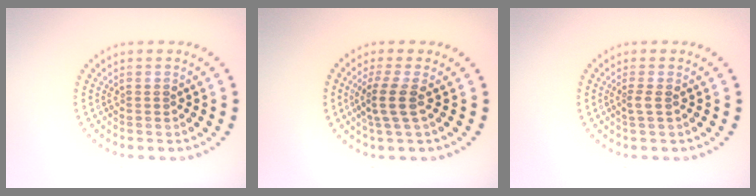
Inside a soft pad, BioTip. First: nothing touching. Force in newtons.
{"total": 2.6, "press": 2.0, "slide": 1.6}
{"total": 1.0, "press": 0.7, "slide": 0.8}